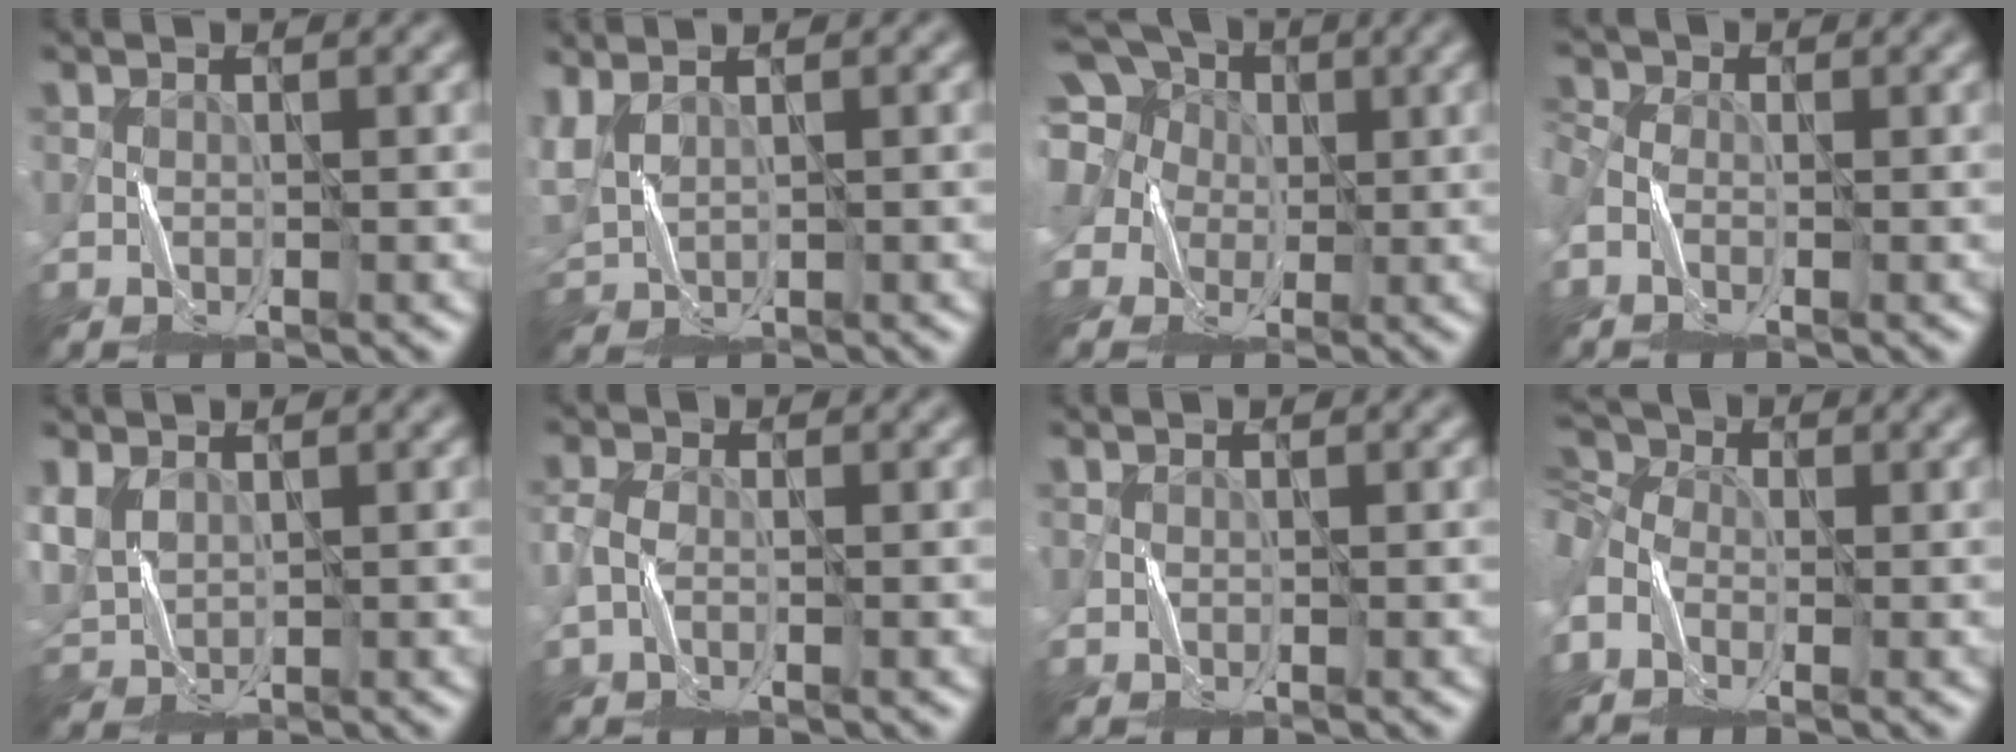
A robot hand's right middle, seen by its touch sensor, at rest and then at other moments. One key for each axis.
{"total": 3.4, "fx": 1.9, "fy": 1.7, "fz": 2.3, "tx": -0.075, "ty": 0.009, "tz": 0.044}
{"total": 13.1, "fx": 6.0, "fy": 10.1, "fz": 5.8, "tx": -0.164, "ty": 0.042, "tz": 0.092}
{"total": 2.8, "fx": -0.8, "fy": 2.1, "fz": 1.7, "tx": -0.040, "ty": 0.009, "tz": -0.017}
{"total": 3.3, "fx": 1.4, "fy": 2.3, "fz": 2.0, "tx": -0.064, "ty": 0.001, "tz": 0.034}
{"total": 1.6, "fx": -0.7, "fy": 0.7, "fz": 1.2, "tx": -0.031, "ty": 0.005, "tz": -0.017}
{"total": 0.0}
{"total": 6.4, "fx": -1.1, "fy": 5.0, "fz": 3.8, "tx": -0.095, "ty": 0.018, "tz": -0.037}